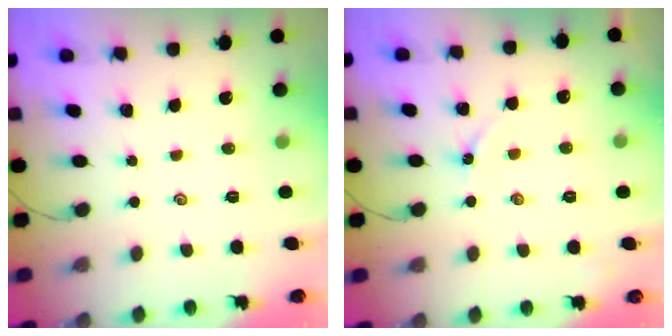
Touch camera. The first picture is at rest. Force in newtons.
{"total": 2.3, "press": 2.3, "slide": 0.4}